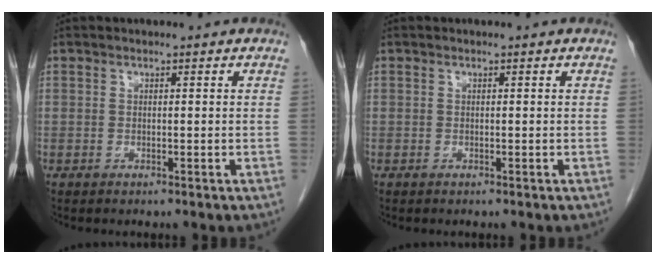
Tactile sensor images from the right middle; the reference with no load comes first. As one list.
[{"total": 0.0}]